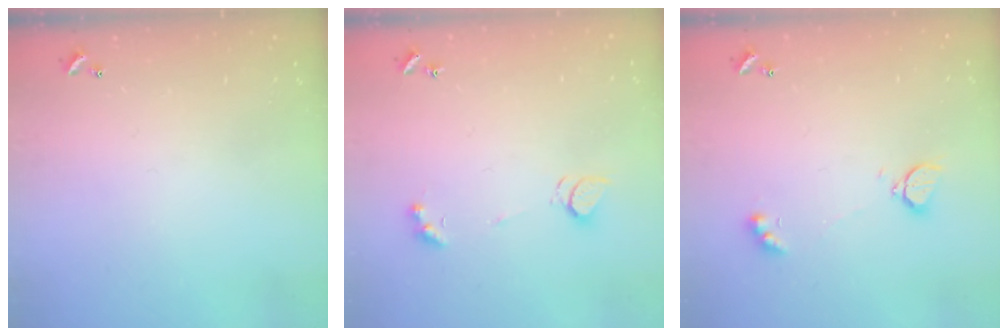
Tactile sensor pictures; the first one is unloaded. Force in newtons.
{"total": 2.3, "press": 2.3, "slide": 0.4}
{"total": 2.1, "press": 2.0, "slide": 0.5}